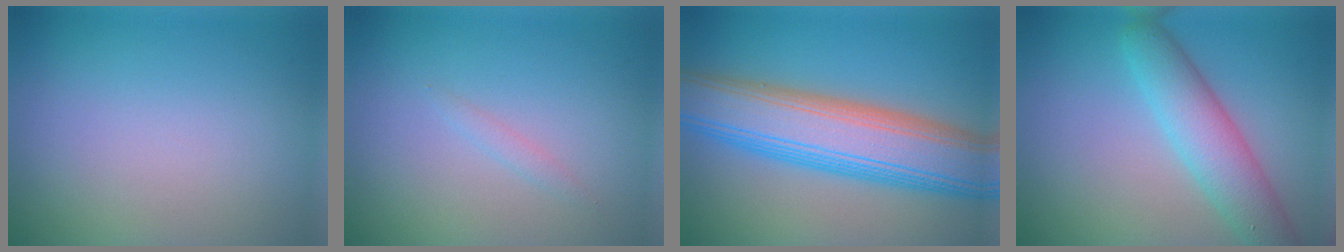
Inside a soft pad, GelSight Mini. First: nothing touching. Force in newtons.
{"total": 0.7, "press": 0.7, "slide": 0.1}
{"total": 11.1, "press": 11.1, "slide": 0.2}
{"total": 5.5, "press": 5.5, "slide": 0.3}